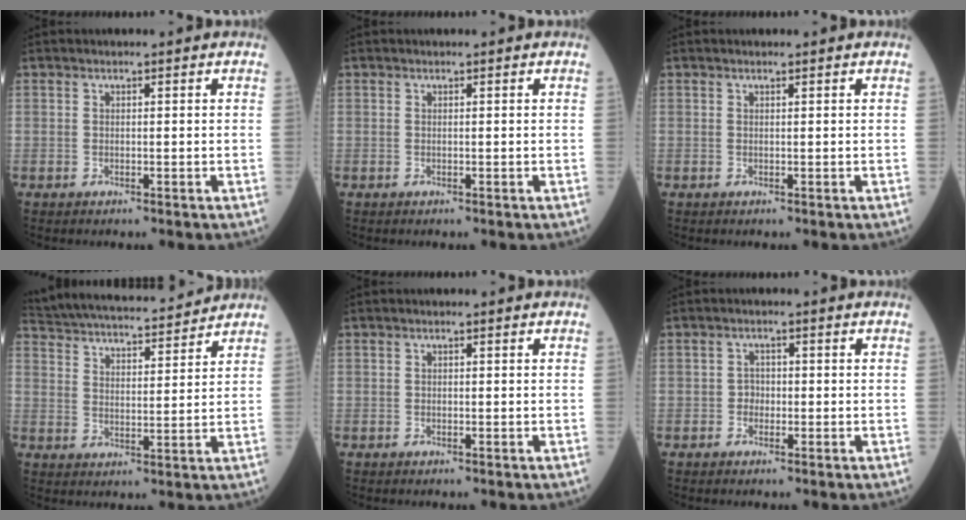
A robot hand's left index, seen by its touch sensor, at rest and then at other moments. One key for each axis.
{"total": 0.0}
{"total": 0.0}
{"total": 19.2, "fx": 17.7, "fy": 3.0, "fz": 6.8, "tx": -0.135, "ty": 0.032, "tz": 0.272}
{"total": 0.0}
{"total": 1.6, "fx": -0.5, "fy": 1.3, "fz": 0.8, "tx": -0.008, "ty": 0.006, "tz": -0.009}